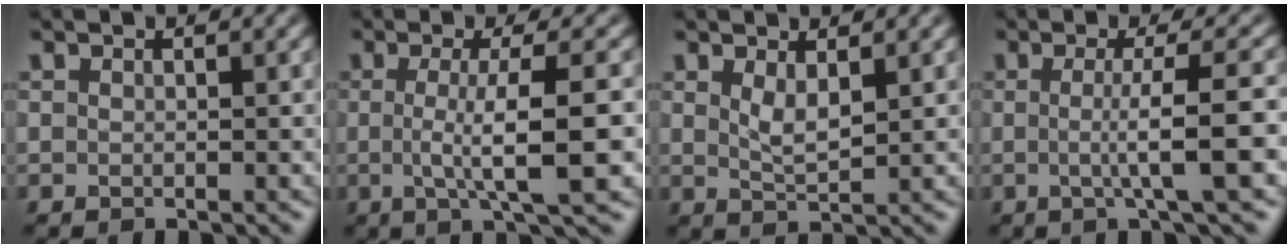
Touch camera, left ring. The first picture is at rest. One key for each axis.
{"total": 6.6, "fx": -0.4, "fy": 1.4, "fz": 6.4, "tx": -0.101, "ty": -0.004, "tz": -0.010}
{"total": 2.0, "fx": 0.9, "fy": 0.6, "fz": 1.7, "tx": -0.036, "ty": -0.006, "tz": 0.021}
{"total": 5.5, "fx": -0.3, "fy": 1.0, "fz": 5.4, "tx": -0.082, "ty": -0.002, "tz": -0.009}